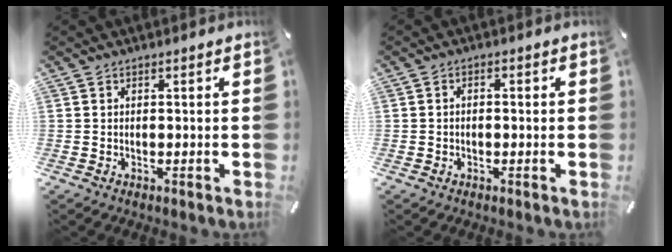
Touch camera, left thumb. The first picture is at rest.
{"total": 1.2, "force": [-0.6, 0.7, 0.7], "torque": [-0.012, 0.003, -0.012]}